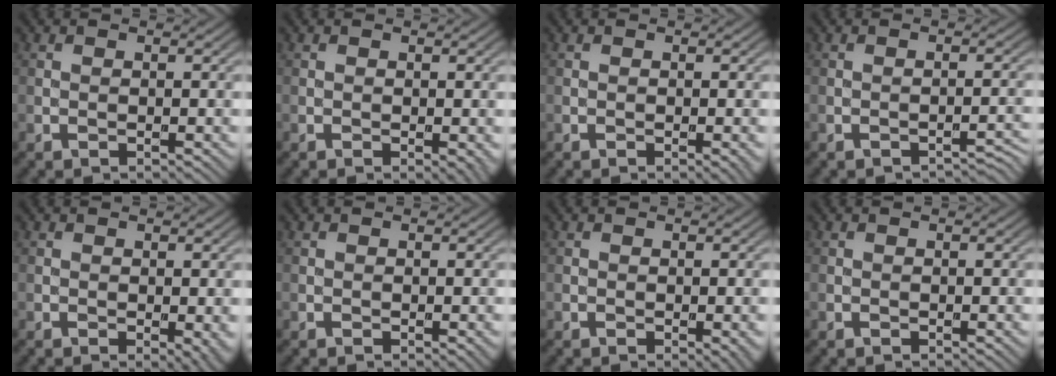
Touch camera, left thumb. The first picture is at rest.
{"total": 0.9, "force": [-0.2, 0.3, 0.8], "torque": [-0.009, -0.004, -0.003]}
{"total": 0.7, "force": [-0.2, 0.0, 0.6], "torque": [-0.008, -0.001, -0.005]}
{"total": 1.6, "force": [-1.5, 0.1, 0.5], "torque": [-0.002, 0.010, -0.023]}
{"total": 1.8, "force": [-0.3, 0.7, 1.7], "torque": [-0.015, -0.004, -0.003]}
{"total": 0.0}
{"total": 1.0, "force": [-0.3, 0.2, 1.0], "torque": [-0.010, -0.003, -0.004]}
{"total": 0.0}